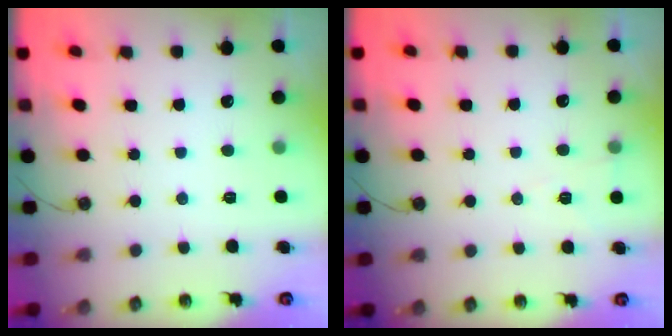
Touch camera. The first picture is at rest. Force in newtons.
{"total": 5.4, "press": 3.2, "slide": 4.3}